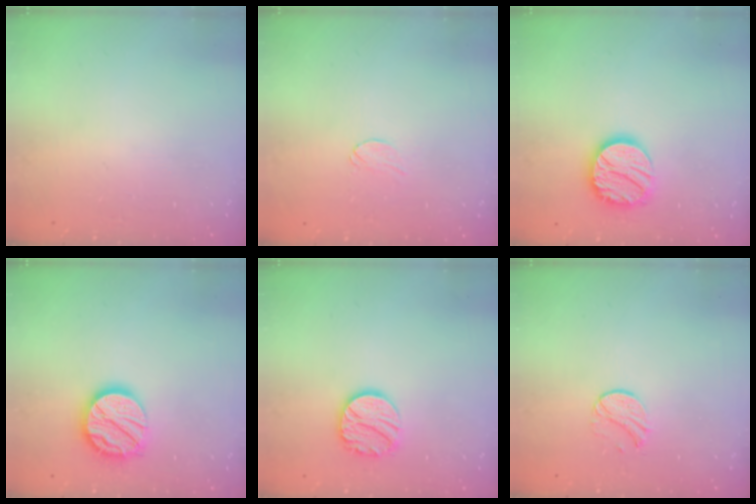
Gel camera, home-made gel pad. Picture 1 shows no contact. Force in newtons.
{"total": 4.3, "press": 4.3, "slide": 0.3}
{"total": 15.2, "press": 15.1, "slide": 1.1}
{"total": 14.4, "press": 14.4, "slide": 1.1}
{"total": 12.3, "press": 12.2, "slide": 1.0}
{"total": 6.4, "press": 6.4, "slide": 0.6}